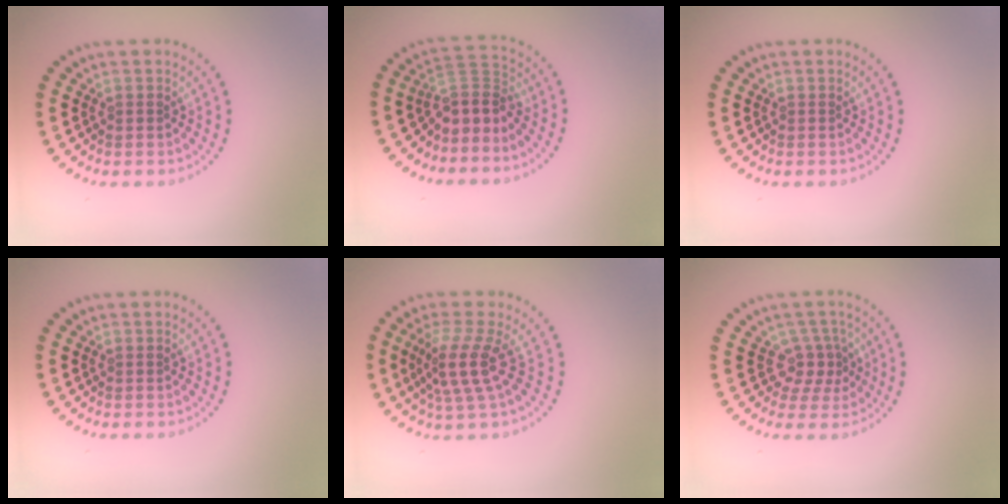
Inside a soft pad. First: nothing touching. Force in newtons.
{"total": 3.3, "press": 2.4, "slide": 2.3}
{"total": 0.0}
{"total": 0.0}
{"total": 3.8, "press": 2.7, "slide": 2.7}
{"total": 2.6, "press": 1.8, "slide": 1.8}